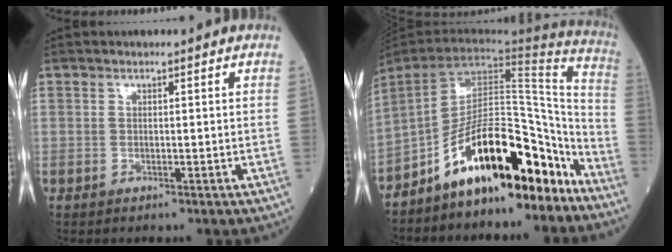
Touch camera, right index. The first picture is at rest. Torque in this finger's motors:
{"motor_torque": [0.91, -1.23, 0.99, 0.21]}